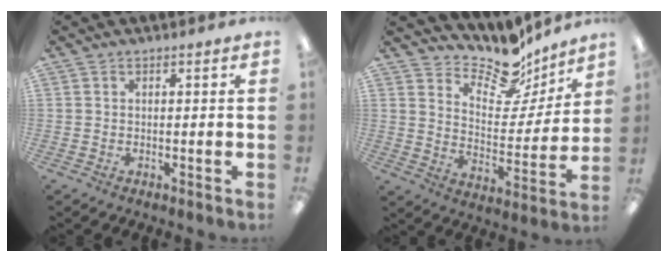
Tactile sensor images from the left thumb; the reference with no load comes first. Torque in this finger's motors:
{"motor_torque": [-0.17, -0.31, -0.57, -0.42, 0.00]}